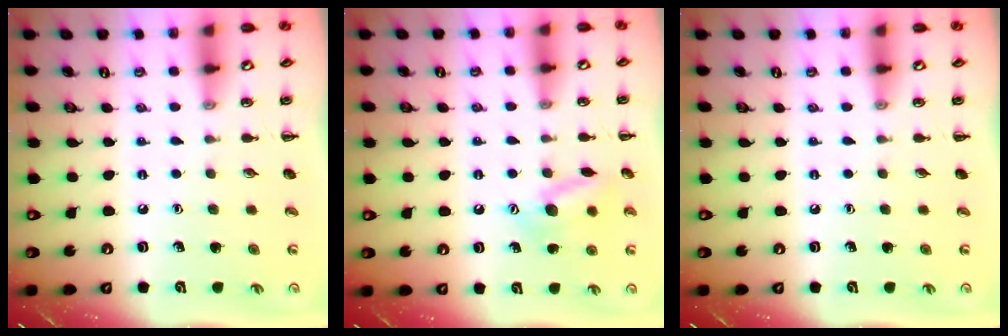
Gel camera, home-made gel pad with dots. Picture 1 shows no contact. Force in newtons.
{"total": 11.9, "press": 11.9, "slide": 0.7}
{"total": 0.0}